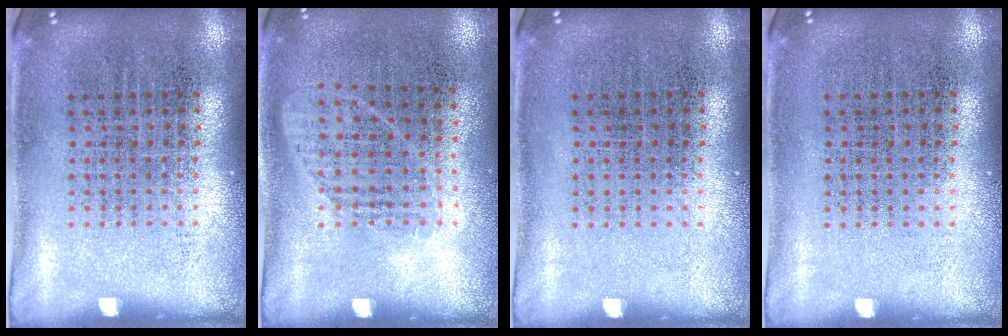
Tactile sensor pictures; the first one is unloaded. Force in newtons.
{"total": 1.0, "press": 0.8, "slide": 0.6}
{"total": 0.0}
{"total": 0.0}